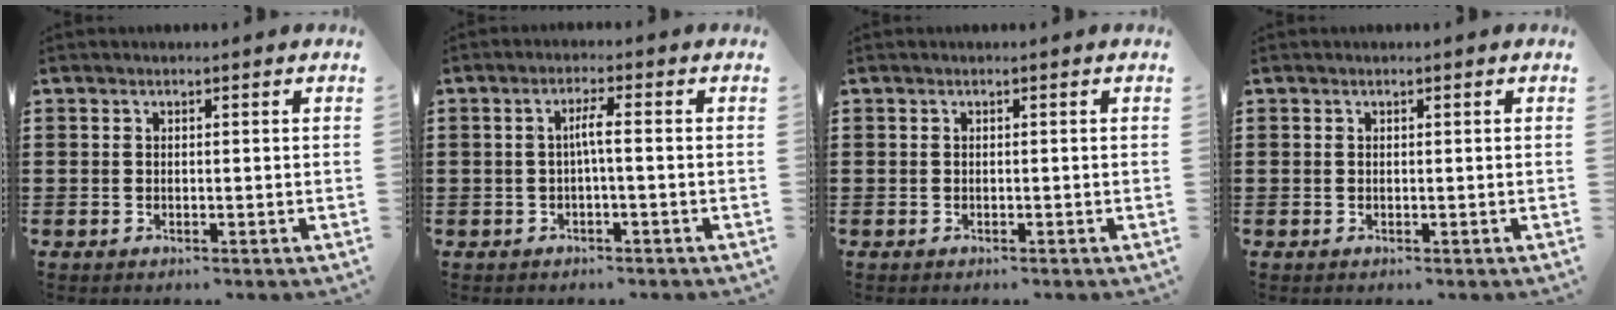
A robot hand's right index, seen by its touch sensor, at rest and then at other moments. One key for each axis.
{"total": 2.6, "fx": -0.5, "fy": -0.1, "fz": 2.5, "tx": -0.048, "ty": -0.002, "tz": -0.013}
{"total": 0.0}
{"total": 0.0}